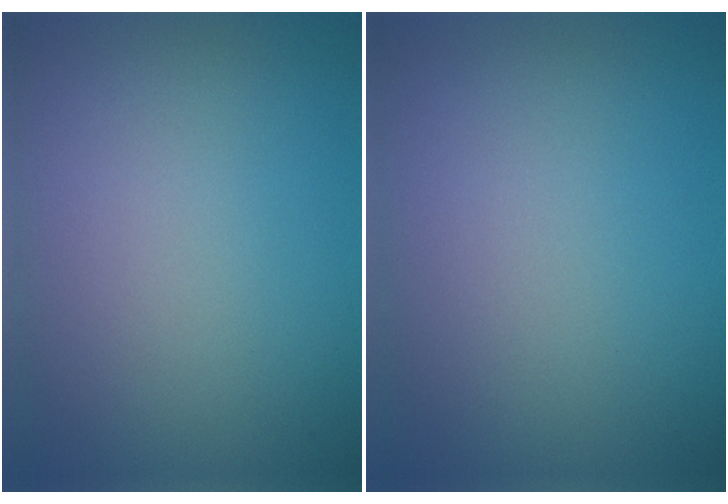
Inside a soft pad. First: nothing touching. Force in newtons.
{"total": 0.0}